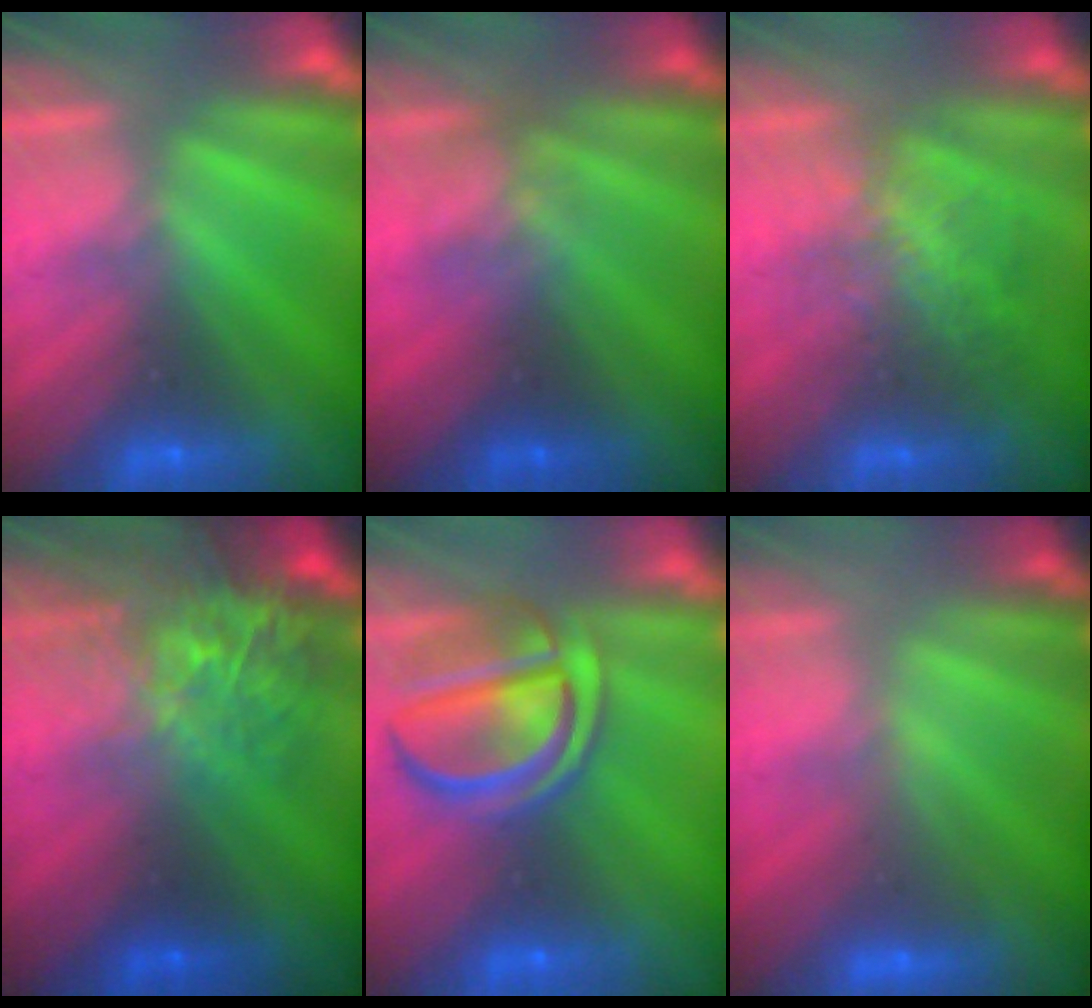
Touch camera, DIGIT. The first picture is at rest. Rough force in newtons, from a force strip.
{"total": 2.4}
{"total": 2.8}
{"total": 5.9}
{"total": 6.9}
{"total": 2.3}